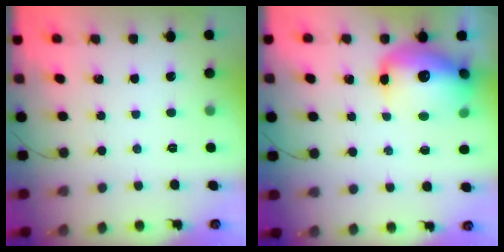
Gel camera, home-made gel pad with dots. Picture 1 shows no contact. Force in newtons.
{"total": 16.7, "press": 16.2, "slide": 3.7}